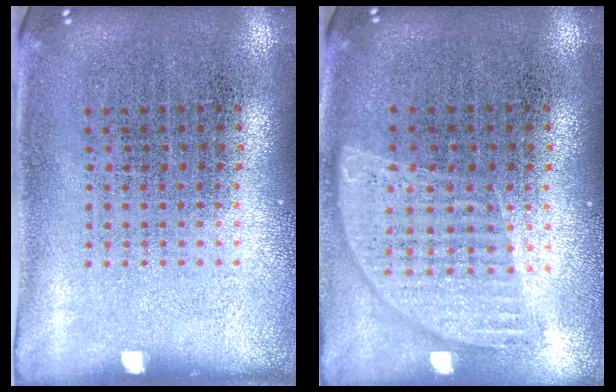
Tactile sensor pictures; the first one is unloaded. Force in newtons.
{"total": 0.9, "press": 0.8, "slide": 0.3}